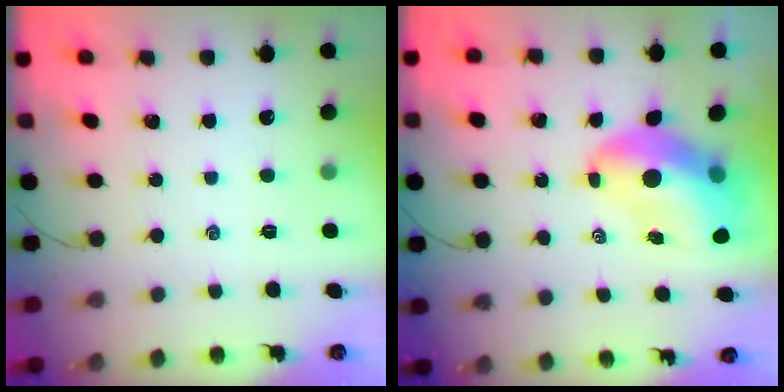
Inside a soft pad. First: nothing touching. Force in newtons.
{"total": 11.4, "press": 11.0, "slide": 3.1}